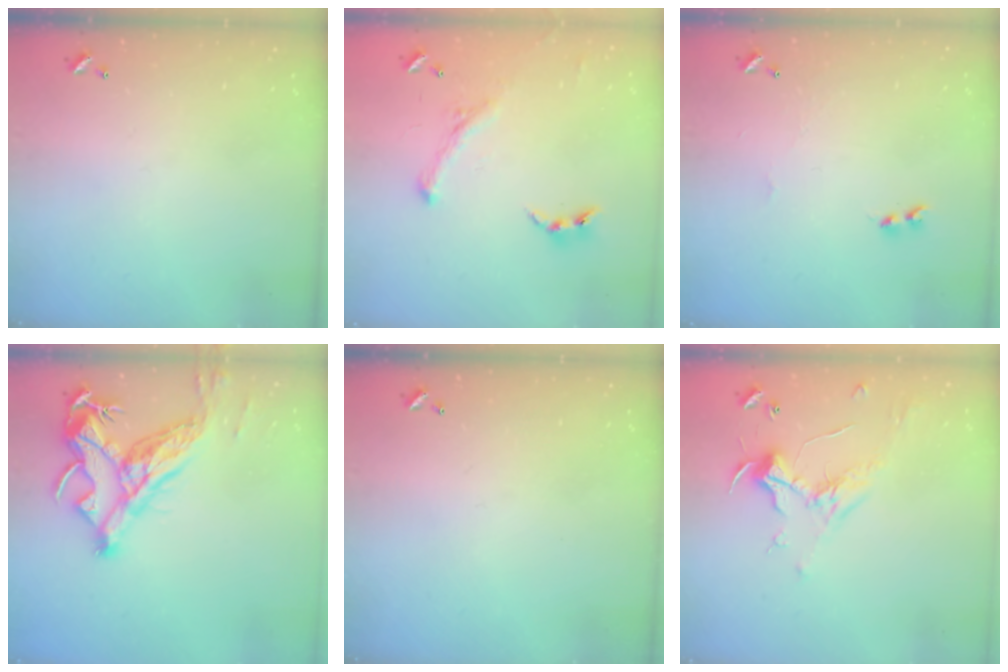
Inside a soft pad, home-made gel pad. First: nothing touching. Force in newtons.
{"total": 0.0}
{"total": 2.7, "press": 2.7, "slide": 0.7}
{"total": 13.7, "press": 13.6, "slide": 2.0}
{"total": 0.0}
{"total": 0.7, "press": 0.2, "slide": 0.7}